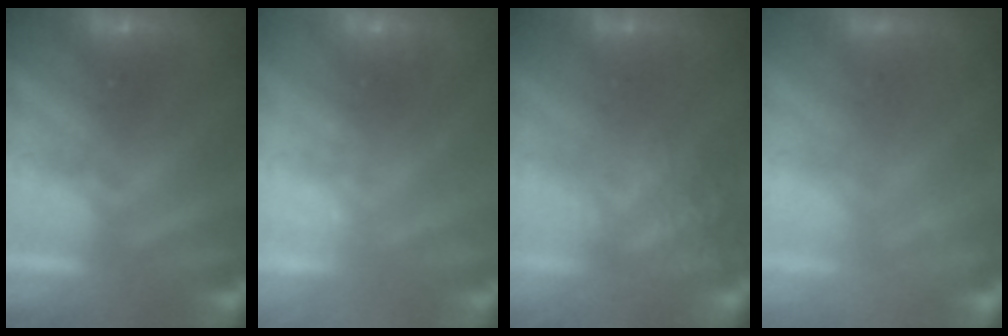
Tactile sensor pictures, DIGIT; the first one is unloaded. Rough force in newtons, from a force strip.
{"total": 2.3}
{"total": 4.8}
{"total": 2.4}